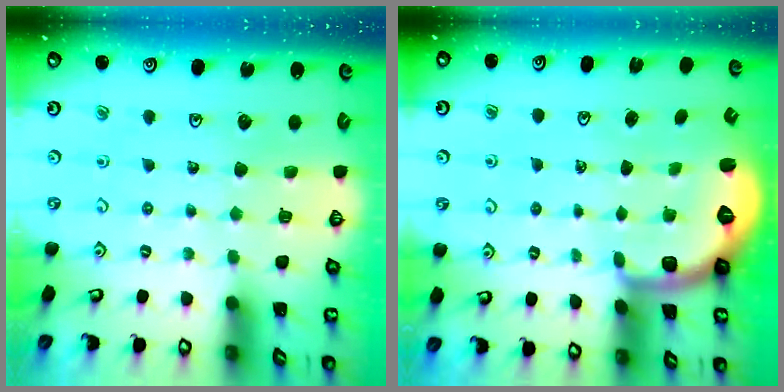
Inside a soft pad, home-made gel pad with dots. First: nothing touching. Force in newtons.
{"total": 2.0, "press": 1.6, "slide": 1.2}